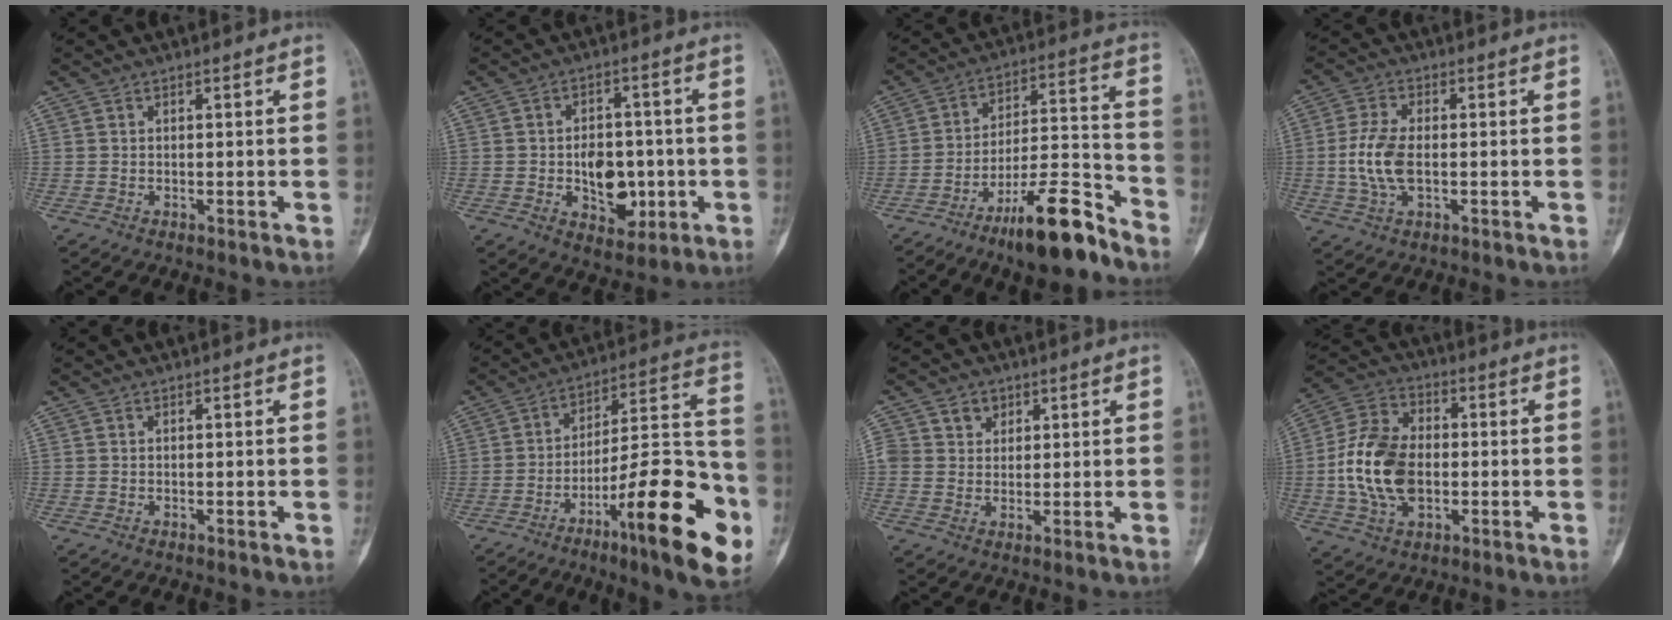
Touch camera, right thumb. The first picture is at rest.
{"total": 10.5, "force": [-1.9, 7.1, 7.5], "torque": [-0.072, 0.011, -0.017]}
{"total": 15.8, "force": [-11.0, 3.9, 10.7], "torque": [-0.162, 0.086, -0.184]}
{"total": 8.0, "force": [-0.9, 4.1, 6.9], "torque": [-0.153, 0.008, -0.018]}
{"total": 0.0}
{"total": 23.8, "force": [-10.2, 5.3, 20.8], "torque": [-0.290, 0.059, -0.153]}
{"total": 5.3, "force": [2.0, 4.7, 1.7], "torque": [-0.003, 0.001, 0.034]}
{"total": 14.9, "force": [-1.6, 9.6, 11.3], "torque": [-0.215, 0.021, -0.030]}